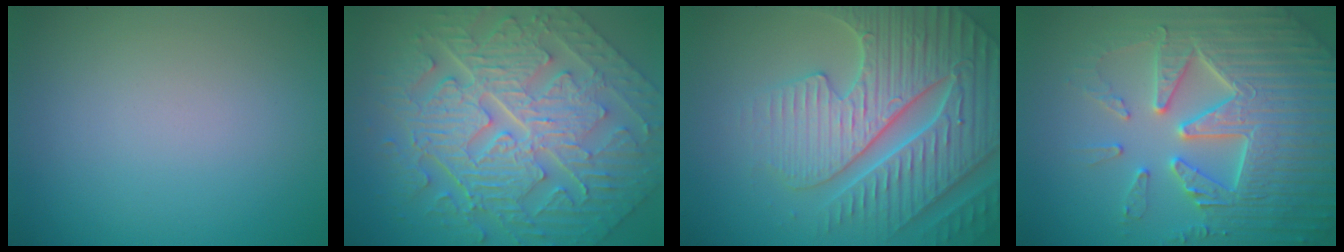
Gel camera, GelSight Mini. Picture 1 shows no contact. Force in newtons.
{"total": 11.4, "press": 7.9, "slide": 8.3}
{"total": 7.4, "press": 7.2, "slide": 1.7}
{"total": 7.6, "press": 7.5, "slide": 1.5}